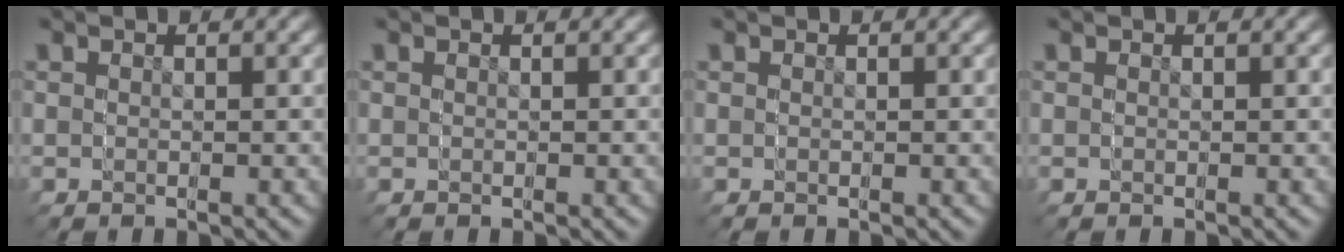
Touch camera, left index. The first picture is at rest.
{"total": 0.0}
{"total": 0.0}
{"total": 0.0}